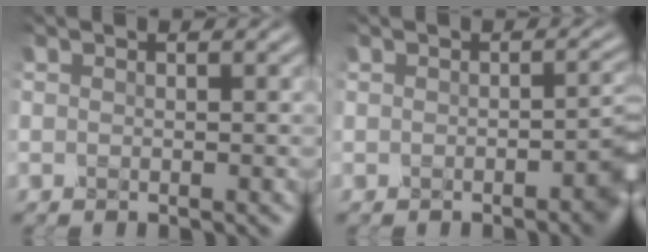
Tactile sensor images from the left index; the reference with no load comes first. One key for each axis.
{"total": 3.5, "fx": -1.5, "fy": 1.4, "fz": 2.8, "tx": -0.018, "ty": 0.002, "tz": -0.023}